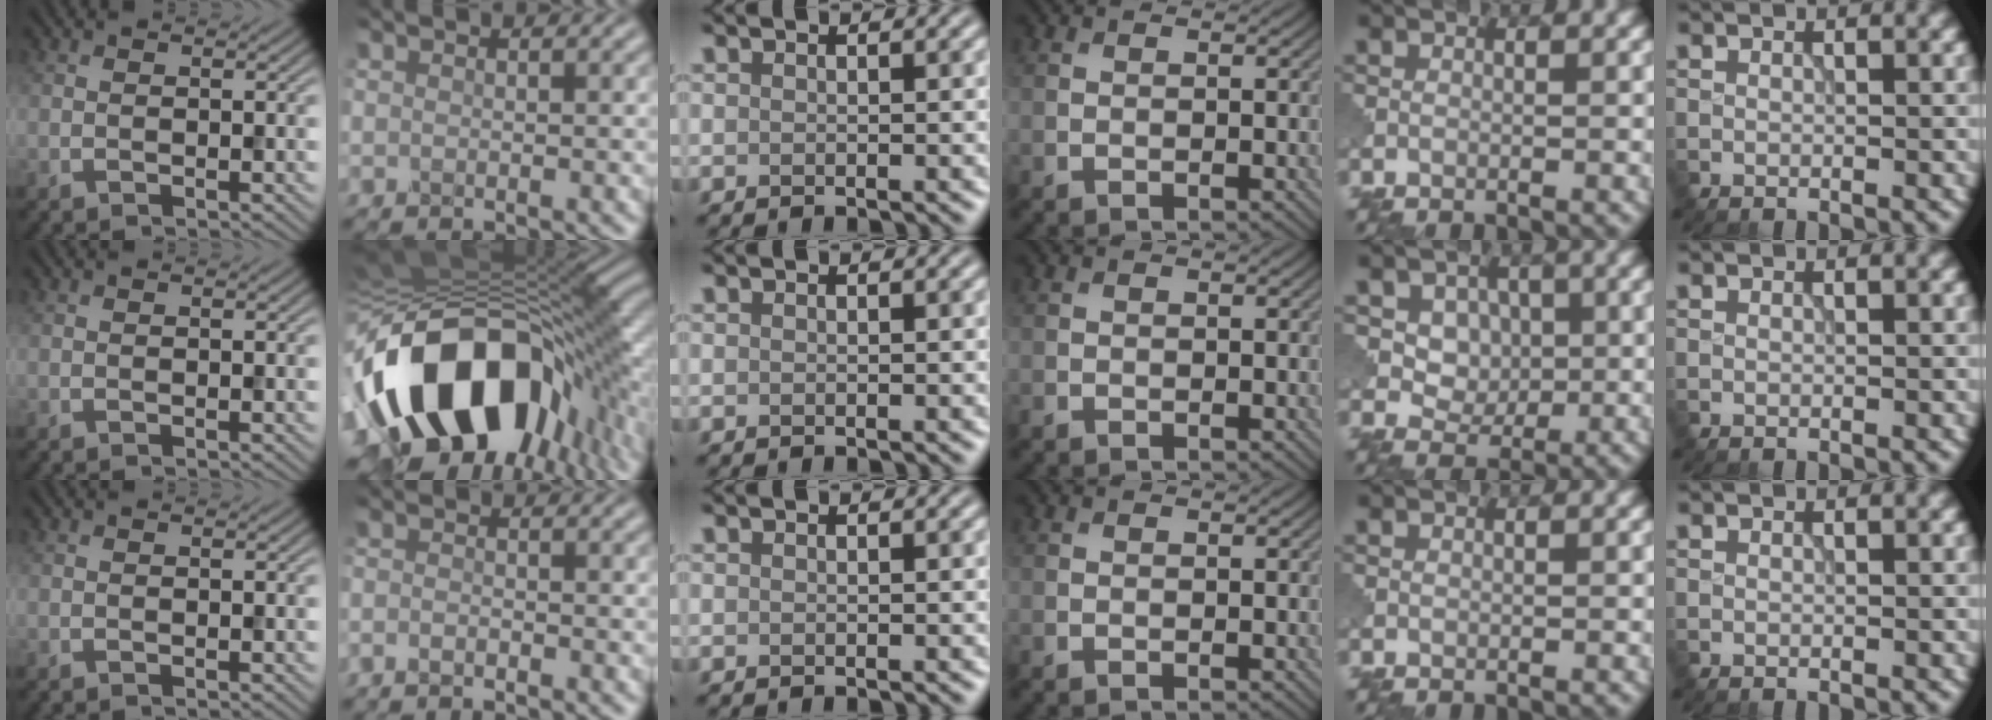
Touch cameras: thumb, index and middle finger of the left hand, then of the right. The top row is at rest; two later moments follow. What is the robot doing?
{"motion": "assemble", "object": "puzzle pieces"}